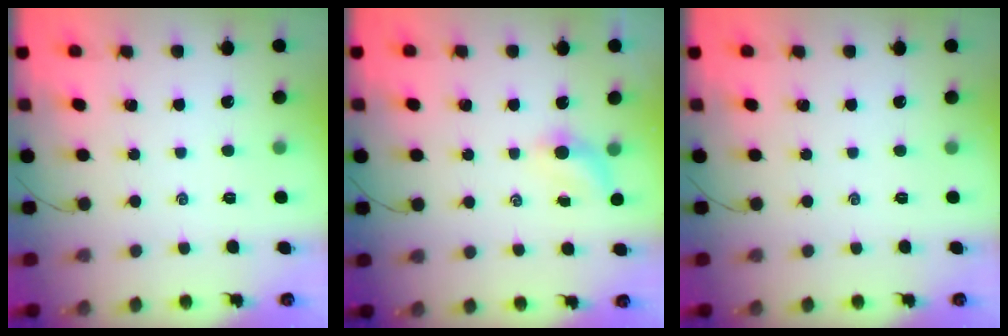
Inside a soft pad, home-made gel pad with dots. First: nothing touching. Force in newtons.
{"total": 3.1, "press": 2.9, "slide": 1.1}
{"total": 0.0}